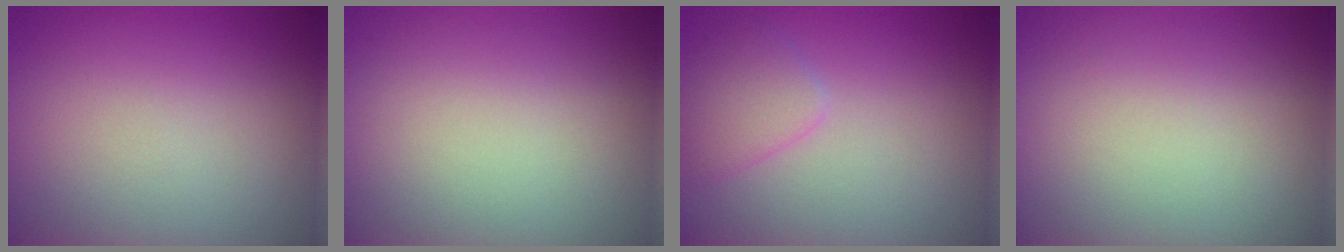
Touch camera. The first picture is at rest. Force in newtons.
{"total": 0.0}
{"total": 2.3, "press": 2.3, "slide": 0.1}
{"total": 0.0}